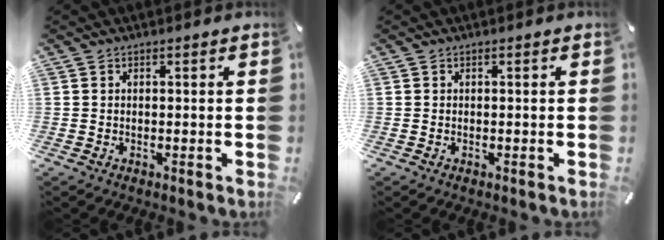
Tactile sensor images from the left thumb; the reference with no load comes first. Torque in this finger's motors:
{"motor_torque": [-0.02, 0.16, -0.09, -0.02, 0.05]}